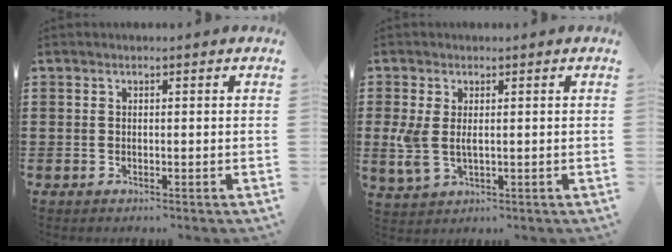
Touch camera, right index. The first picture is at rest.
{"total": 3.8, "force": [0.5, 1.8, 3.3], "torque": [-0.090, -0.004, 0.003]}